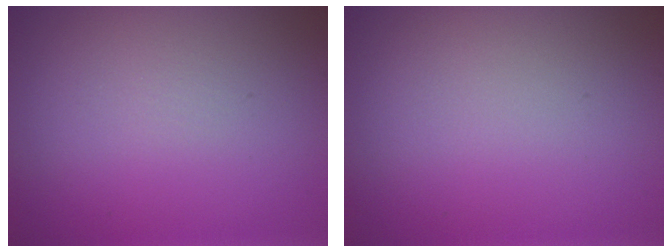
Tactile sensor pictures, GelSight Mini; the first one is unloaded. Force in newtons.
{"total": 0.0}